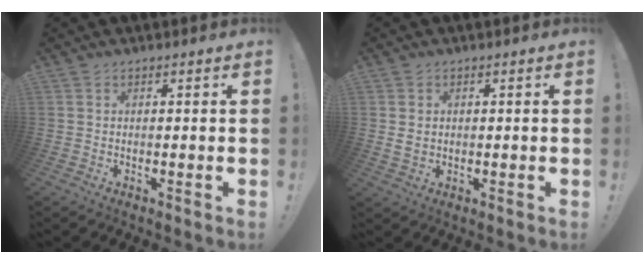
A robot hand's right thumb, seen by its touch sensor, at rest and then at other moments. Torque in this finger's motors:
{"motor_torque": [-0.08, -0.26, 0.09, -0.04, 0.12]}